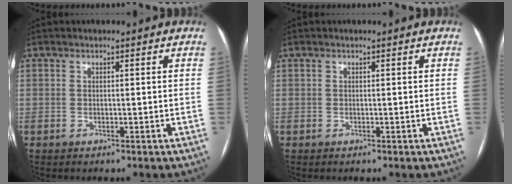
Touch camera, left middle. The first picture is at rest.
{"total": 0.0}